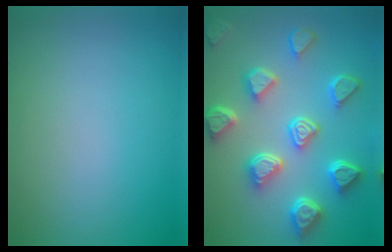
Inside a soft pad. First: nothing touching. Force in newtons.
{"total": 7.4, "press": 5.9, "slide": 4.4}